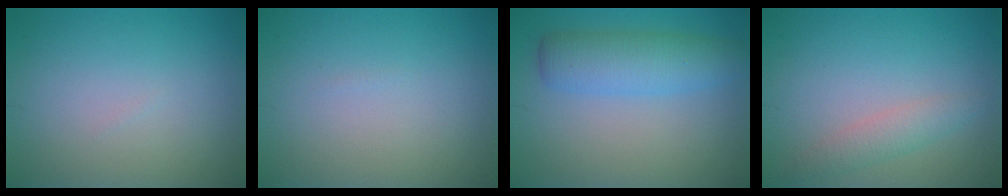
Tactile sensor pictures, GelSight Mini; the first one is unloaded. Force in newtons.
{"total": 0.0}
{"total": 4.6, "press": 4.6, "slide": 0.1}
{"total": 2.0, "press": 2.0, "slide": 0.1}